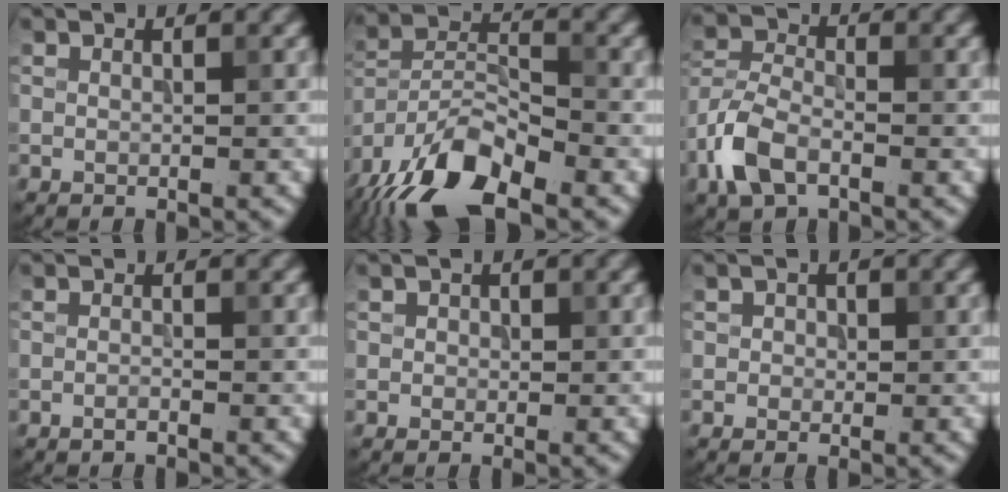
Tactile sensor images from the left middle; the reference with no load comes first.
{"total": 12.3, "force": [-8.8, 4.3, 7.5], "torque": [-0.146, -0.009, -0.165]}
{"total": 5.1, "force": [-2.6, 2.8, 3.4], "torque": [-0.075, 0.001, -0.063]}
{"total": 0.6, "force": [-0.5, 0.1, 0.4], "torque": [-0.007, 0.000, -0.010]}
{"total": 0.8, "force": [0.2, 0.7, 0.3], "torque": [-0.002, -0.004, -0.002]}
{"total": 1.1, "force": [0.2, 1.0, 0.4], "torque": [-0.002, -0.002, -0.003]}